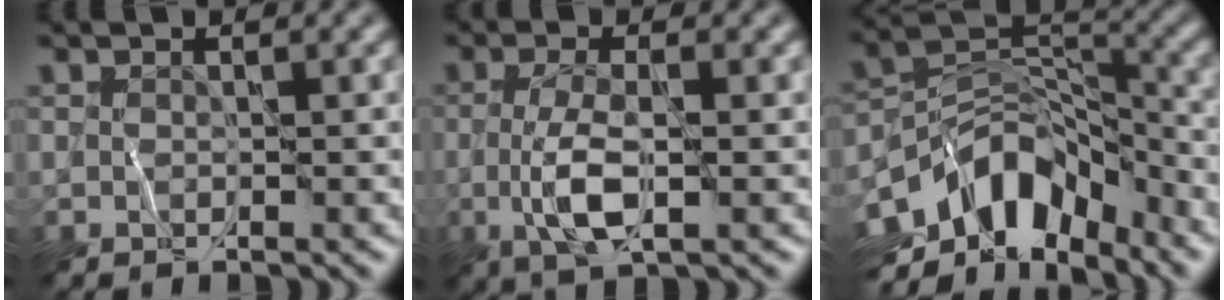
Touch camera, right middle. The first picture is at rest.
{"total": 4.1, "force": [-0.5, 1.1, 3.9], "torque": [-0.085, -0.004, -0.015]}
{"total": 9.4, "force": [-5.5, 5.3, 5.5], "torque": [-0.077, 0.010, -0.108]}